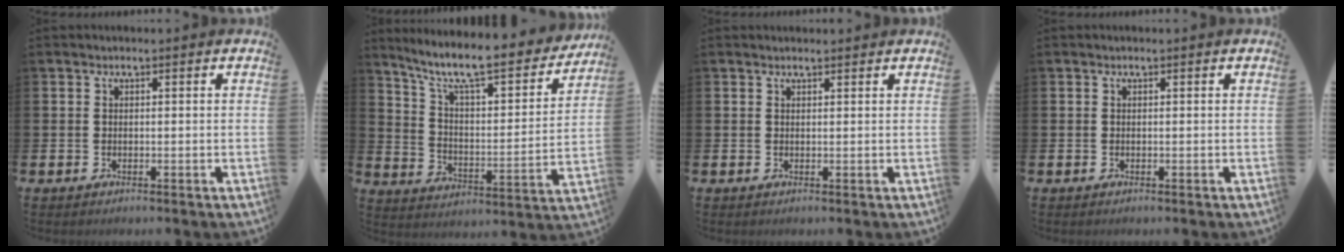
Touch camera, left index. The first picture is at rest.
{"total": 10.2, "force": [8.5, 2.1, 5.2], "torque": [-0.125, -0.060, 0.140]}
{"total": 0.8, "force": [0.8, 0.1, 0.1], "torque": [0.005, -0.002, 0.013]}
{"total": 0.0}